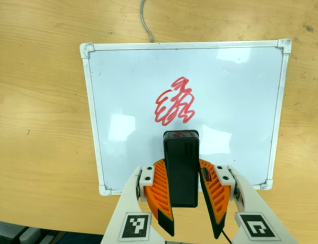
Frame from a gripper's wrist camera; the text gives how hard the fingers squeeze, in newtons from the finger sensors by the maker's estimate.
{"total": 7.8, "left": 7.2, "right": 8.5}